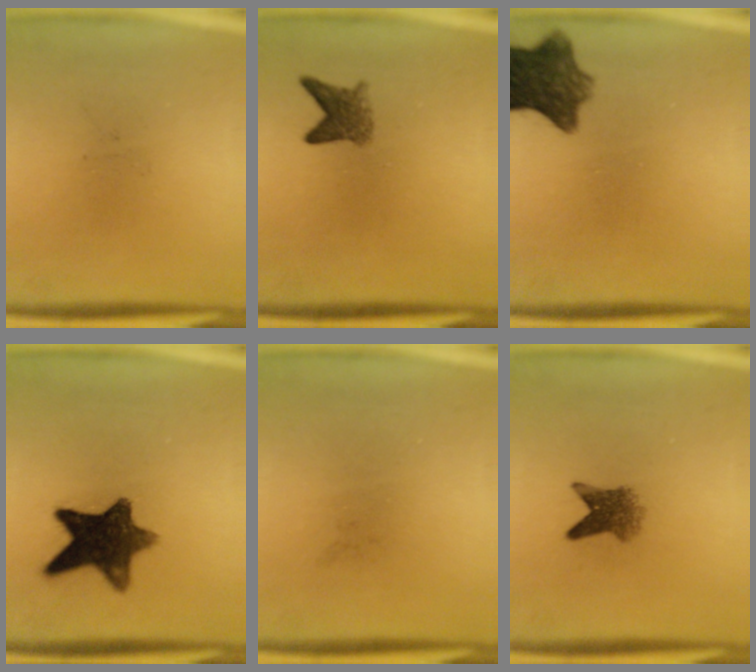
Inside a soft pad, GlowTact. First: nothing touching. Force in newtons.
{"total": 3.2}
{"total": 9.0}
{"total": 11.4}
{"total": 0.0}
{"total": 4.0}